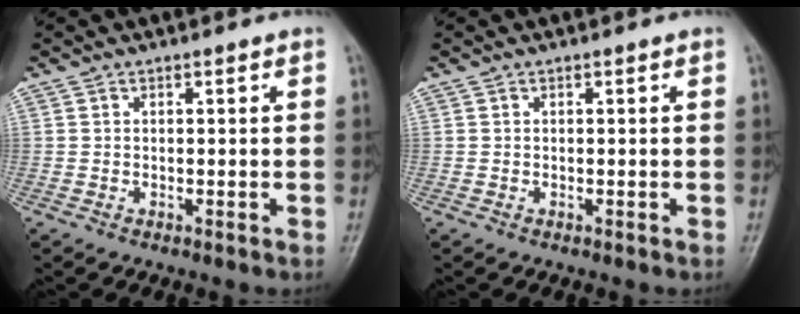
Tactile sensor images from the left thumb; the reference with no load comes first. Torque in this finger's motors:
{"motor_torque": [0.01, 0.01, -0.15, 0.02, 0.00]}